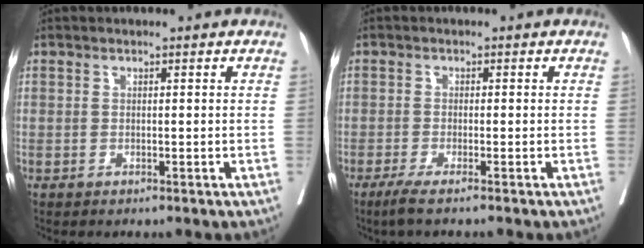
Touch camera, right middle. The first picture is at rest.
{"total": 3.6, "force": [-2.7, -0.5, 2.3], "torque": [-0.037, -0.008, -0.050]}